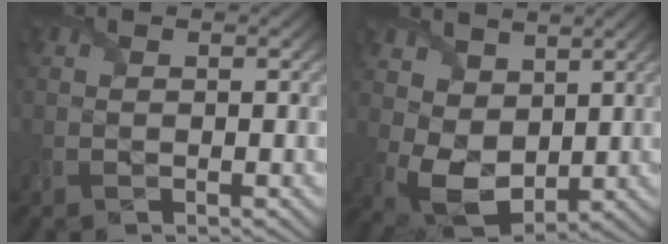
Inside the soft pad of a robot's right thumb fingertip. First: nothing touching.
{"total": 7.1, "force": [2.4, 5.1, 4.3], "torque": [-0.113, -0.015, 0.046]}